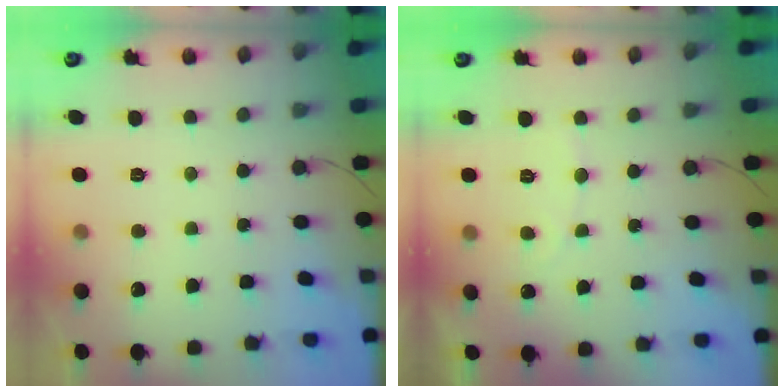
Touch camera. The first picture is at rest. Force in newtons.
{"total": 3.2, "press": 3.2, "slide": 0.2}